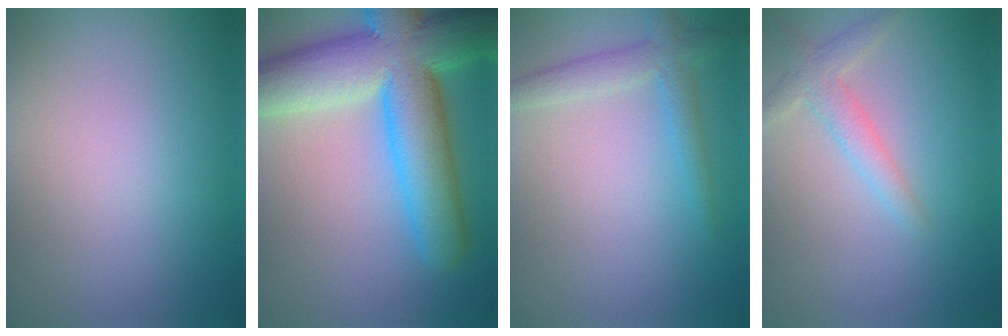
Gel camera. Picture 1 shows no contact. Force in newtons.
{"total": 12.7, "press": 12.7, "slide": 0.5}
{"total": 2.6, "press": 2.6, "slide": 0.1}
{"total": 2.2, "press": 2.2, "slide": 0.1}